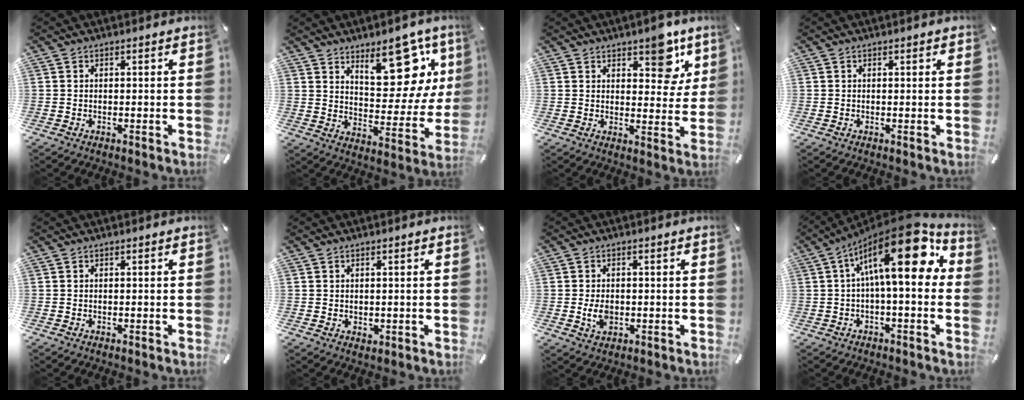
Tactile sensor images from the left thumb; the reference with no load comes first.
{"total": 18.8, "force": [11.4, 9.7, 11.4], "torque": [-0.130, -0.082, 0.194]}
{"total": 9.3, "force": [5.7, 5.1, 5.3], "torque": [-0.030, -0.039, 0.089]}
{"total": 0.0}
{"total": 0.0}
{"total": 0.9, "force": [0.4, 0.8, 0.2], "torque": [-0.004, 0.003, 0.008]}
{"total": 4.1, "force": [-0.5, 2.8, 2.9], "torque": [-0.058, -0.004, -0.013]}
{"total": 19.4, "force": [5.8, 6.7, 17.3], "torque": [-0.276, -0.039, 0.084]}